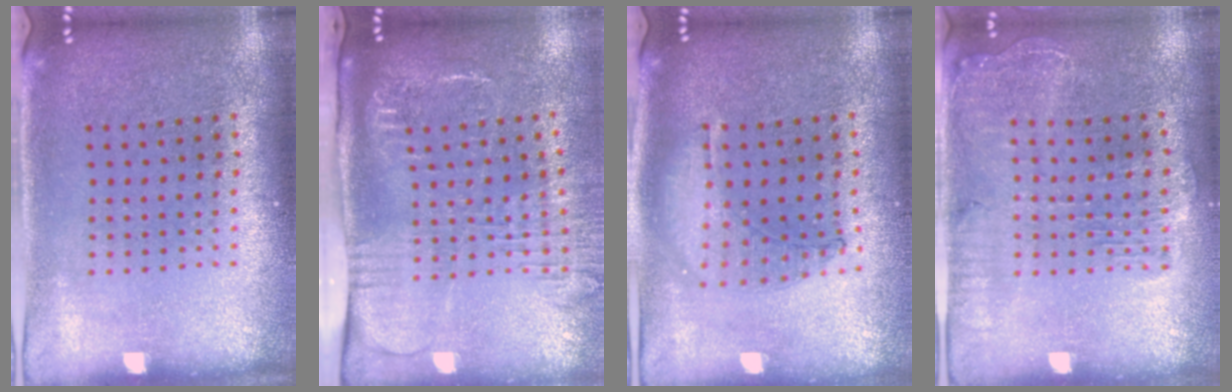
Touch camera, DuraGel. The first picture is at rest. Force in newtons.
{"total": 2.7, "press": 2.1, "slide": 1.7}
{"total": 1.0, "press": 0.9, "slide": 0.2}
{"total": 1.7, "press": 1.6, "slide": 0.5}